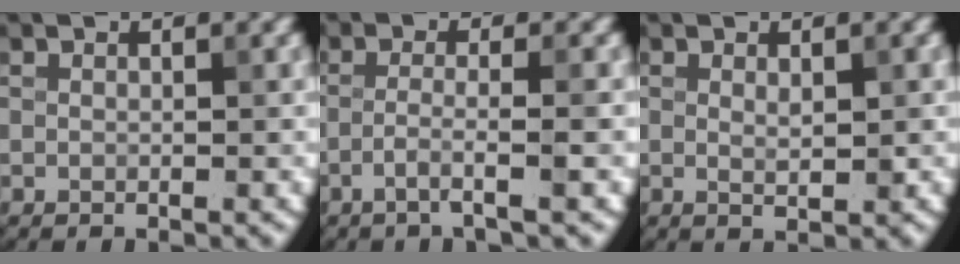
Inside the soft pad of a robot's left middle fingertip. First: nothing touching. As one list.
[{"total": 2.5, "force": [-1.2, 0.2, 2.2], "torque": [-0.030, 0.007, -0.037]}, {"total": 1.5, "force": [0.3, 0.4, 1.4], "torque": [-0.020, -0.003, 0.006]}]